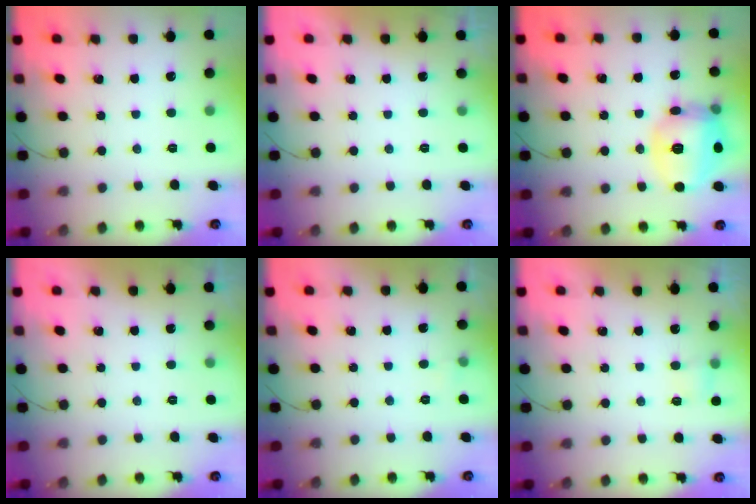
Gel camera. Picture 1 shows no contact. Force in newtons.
{"total": 0.0}
{"total": 16.5, "press": 16.5, "slide": 1.3}
{"total": 0.0}
{"total": 2.6, "press": 2.4, "slide": 1.0}
{"total": 6.8, "press": 2.7, "slide": 6.3}